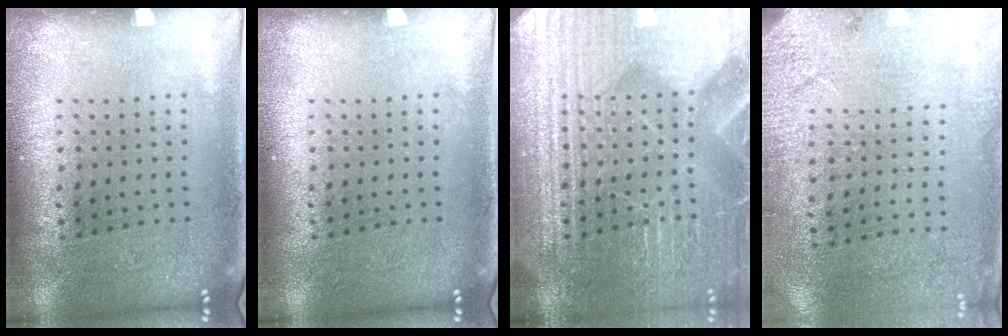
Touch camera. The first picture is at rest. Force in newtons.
{"total": 0.0}
{"total": 7.6, "press": 7.5, "slide": 1.0}
{"total": 2.6, "press": 2.3, "slide": 1.2}